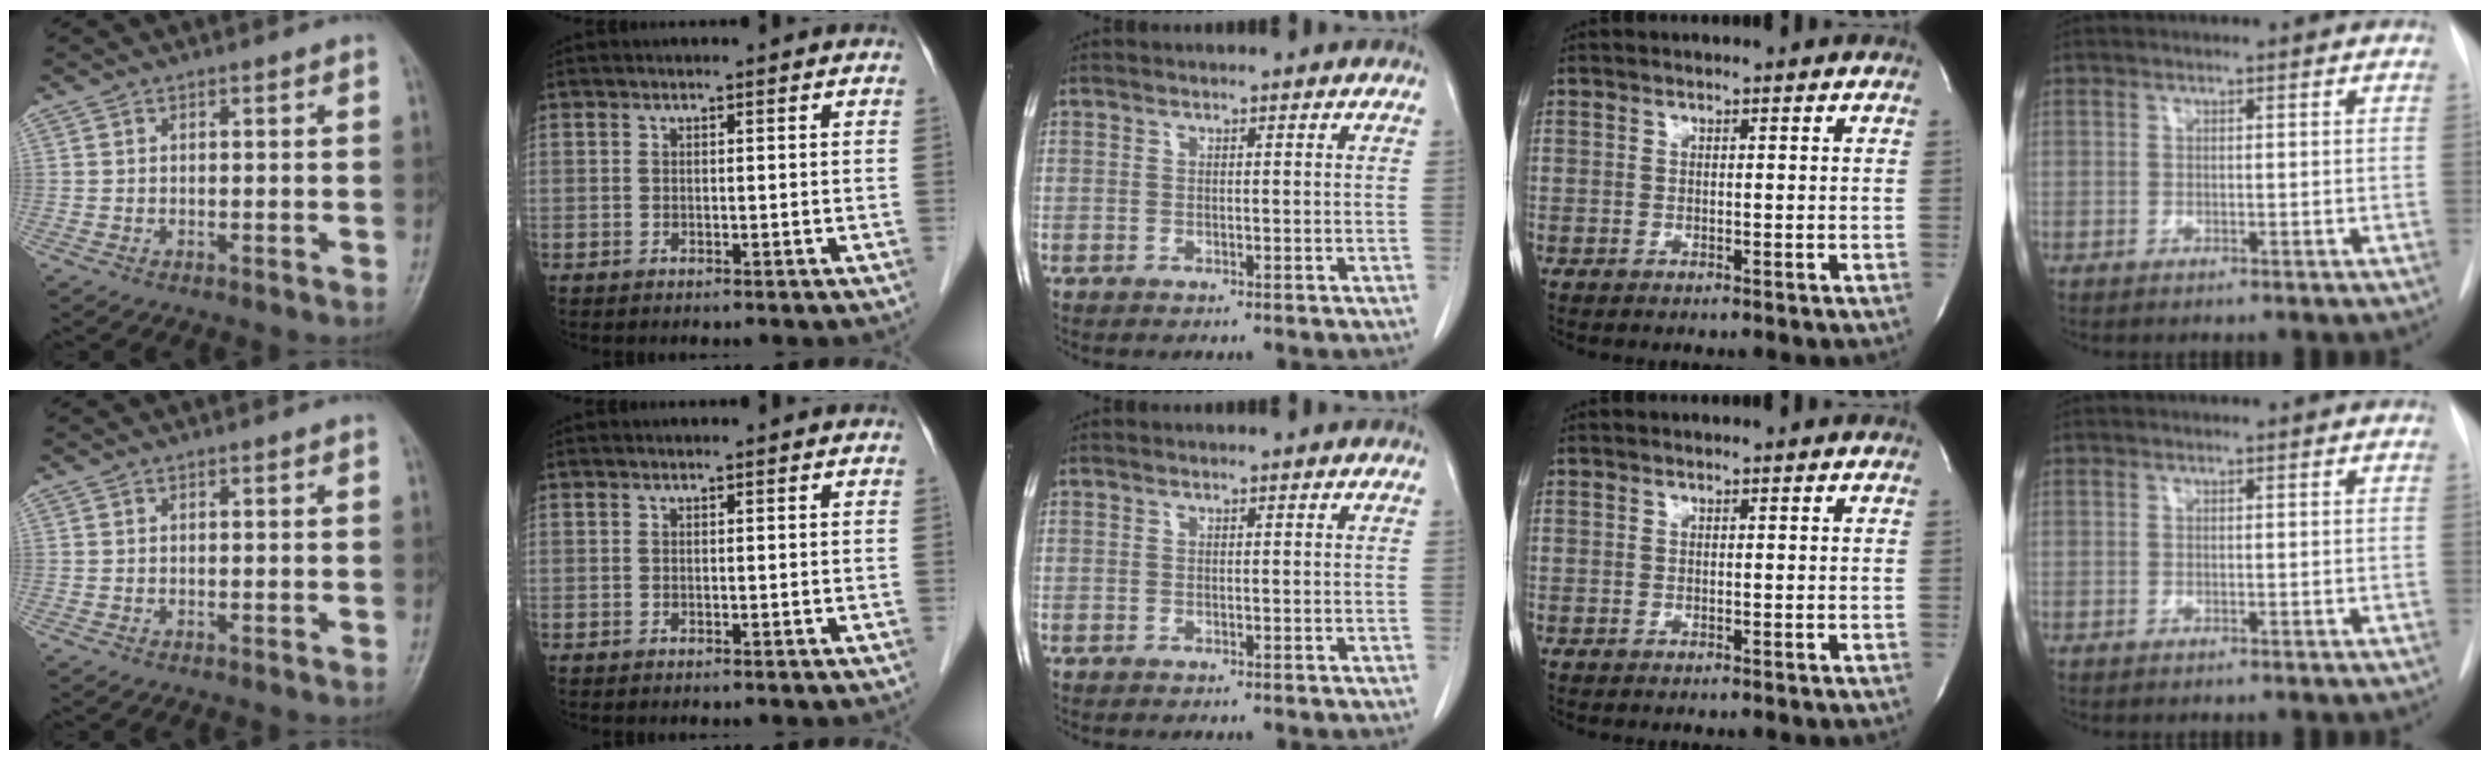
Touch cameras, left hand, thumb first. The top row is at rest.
{}